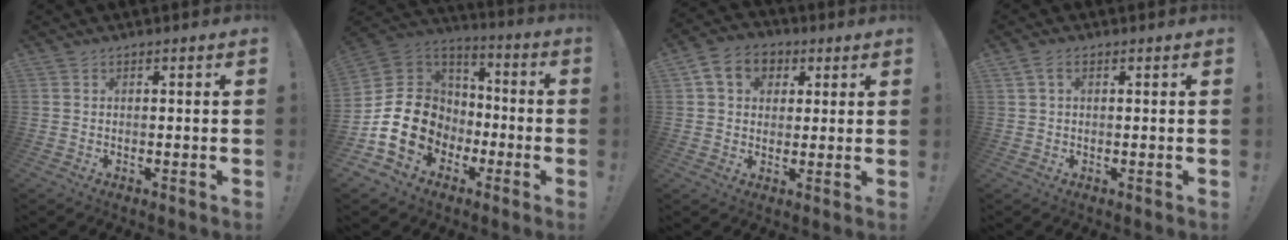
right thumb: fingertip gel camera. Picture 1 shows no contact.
{"total": 18.5, "force": [-4.1, 15.5, 9.2], "torque": [-0.156, 0.027, -0.047]}
{"total": 9.9, "force": [3.8, 7.9, 4.6], "torque": [-0.070, -0.002, 0.074]}
{"total": 2.7, "force": [1.1, 1.7, 1.9], "torque": [-0.033, 0.005, 0.019]}